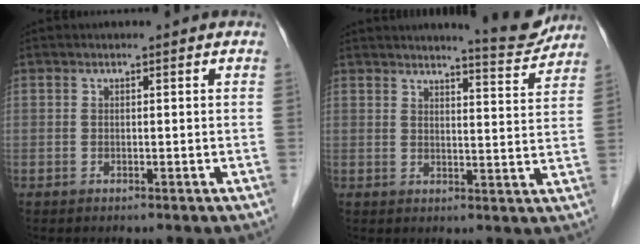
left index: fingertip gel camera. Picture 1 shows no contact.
{"total": 6.7, "force": [6.6, 0.1, 1.6], "torque": [-0.028, -0.024, 0.078]}